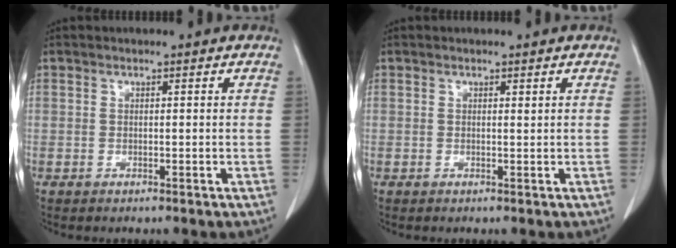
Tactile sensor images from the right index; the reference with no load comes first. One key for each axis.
{"total": 0.0}